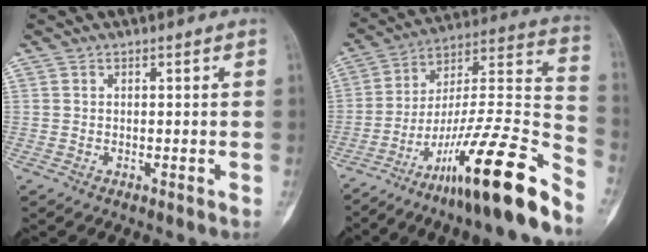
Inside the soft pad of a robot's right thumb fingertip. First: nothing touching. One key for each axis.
{"total": 25.5, "fx": -17.3, "fy": 3.0, "fz": 18.4, "tx": -0.267, "ty": 0.095, "tz": -0.282}